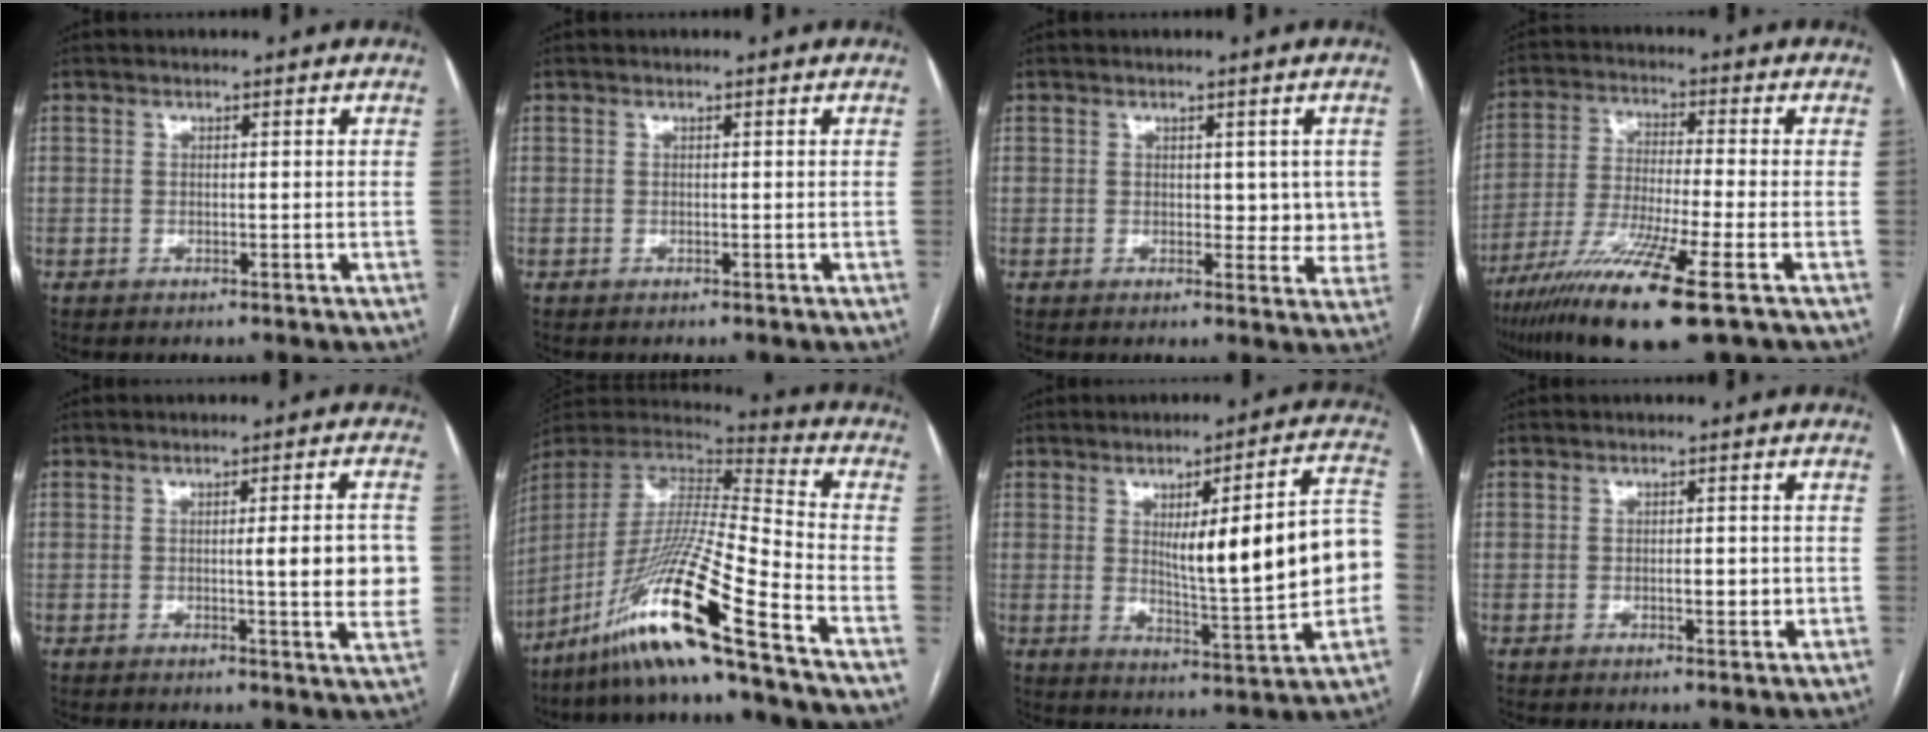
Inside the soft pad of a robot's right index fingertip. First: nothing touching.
{"total": 0.0}
{"total": 4.2, "force": [0.7, 2.5, 3.3], "torque": [-0.026, 0.000, 0.010]}
{"total": 14.8, "force": [-8.5, -0.1, 12.1], "torque": [-0.247, -0.041, -0.155]}
{"total": 7.8, "force": [-0.2, 0.8, 7.8], "torque": [-0.092, -0.001, -0.005]}
{"total": 21.2, "force": [-13.8, -1.4, 16.0], "torque": [-0.355, -0.030, -0.265]}
{"total": 17.6, "force": [0.6, 2.4, 17.5], "torque": [-0.230, 0.020, 0.018]}
{"total": 2.5, "force": [-0.4, 0.8, 2.4], "torque": [-0.038, -0.001, -0.002]}